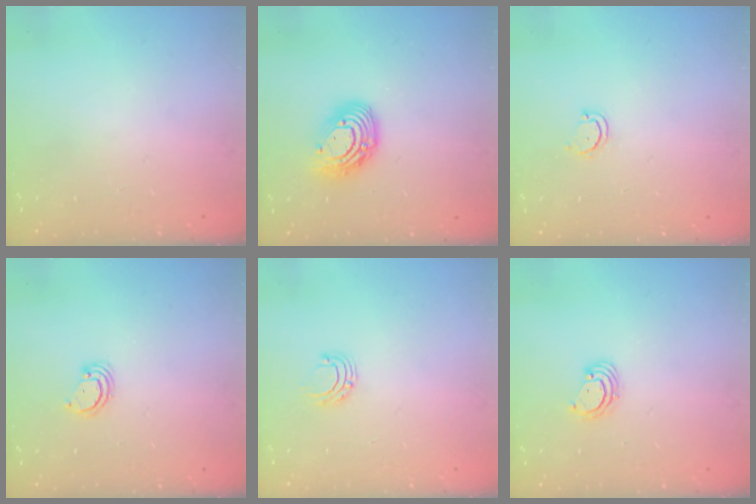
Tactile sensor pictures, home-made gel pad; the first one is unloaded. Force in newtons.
{"total": 12.0, "press": 11.9, "slide": 1.0}
{"total": 2.7, "press": 2.7, "slide": 0.3}
{"total": 2.6, "press": 2.6, "slide": 0.2}
{"total": 5.1, "press": 5.1, "slide": 0.4}
{"total": 3.3, "press": 3.3, "slide": 0.2}